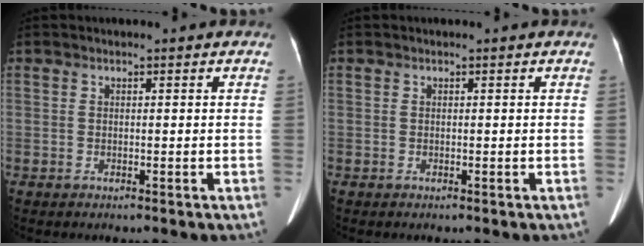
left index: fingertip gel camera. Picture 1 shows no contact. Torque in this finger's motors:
{"motor_torque": [0.00, 0.00, 0.00, 0.00]}